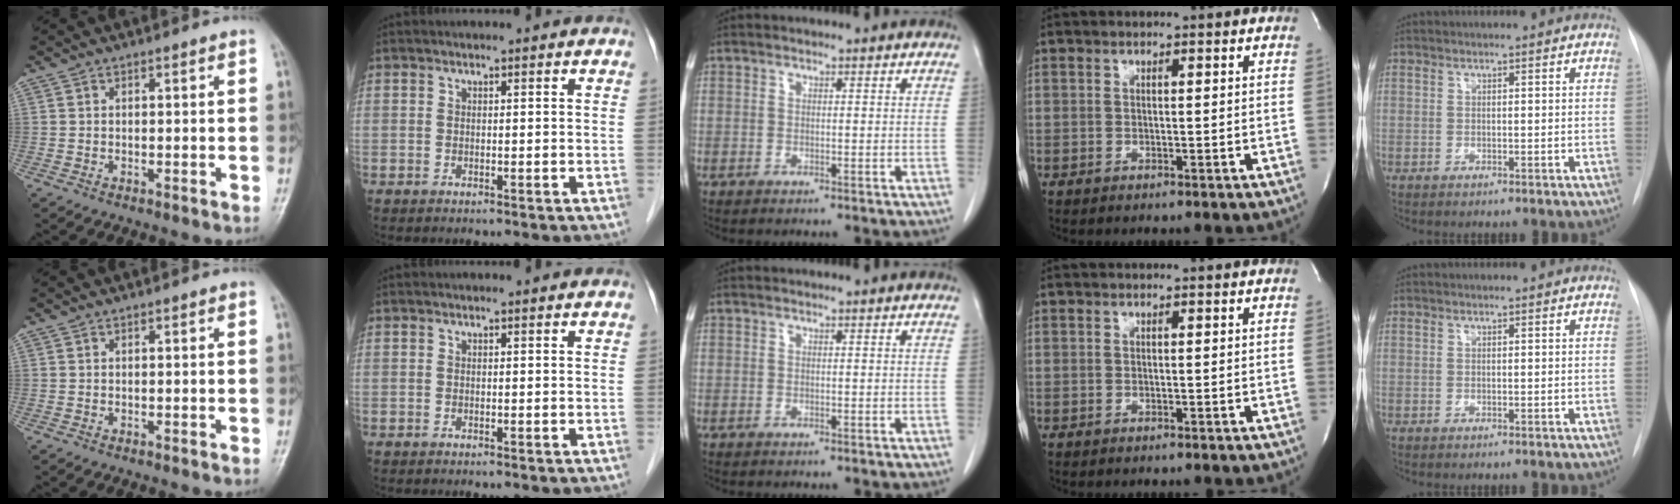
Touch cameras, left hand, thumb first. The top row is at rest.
{}